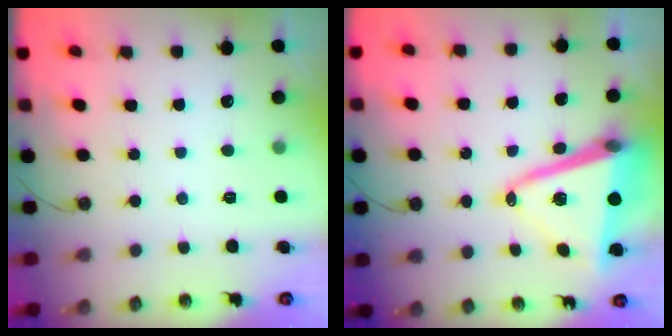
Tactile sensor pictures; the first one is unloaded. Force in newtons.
{"total": 16.1, "press": 15.8, "slide": 3.2}